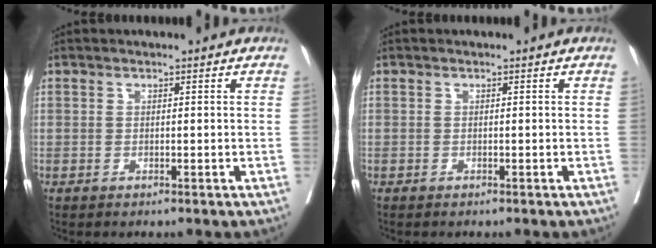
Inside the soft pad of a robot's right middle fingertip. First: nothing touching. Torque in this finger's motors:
{"motor_torque": [1.08, -1.05, -0.49, -0.21]}